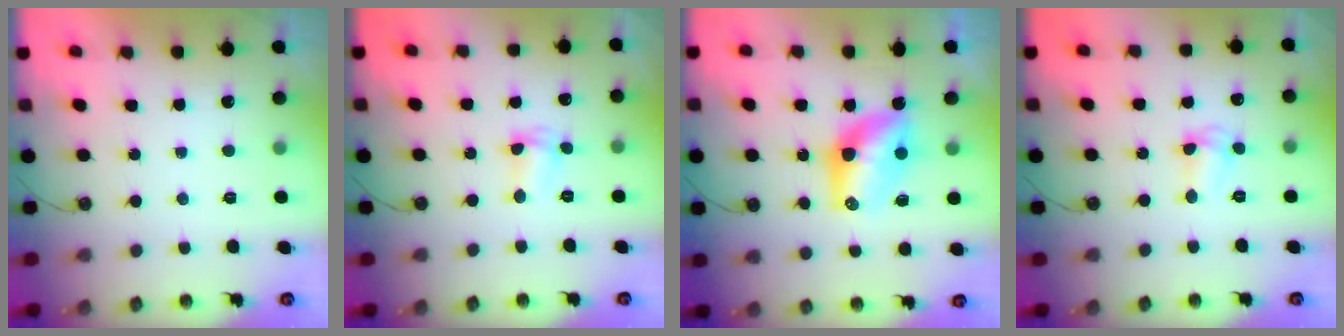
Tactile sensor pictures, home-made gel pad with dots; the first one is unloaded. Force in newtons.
{"total": 2.6, "press": 2.6, "slide": 0.4}
{"total": 10.4, "press": 10.4, "slide": 0.6}
{"total": 3.2, "press": 3.2, "slide": 0.2}